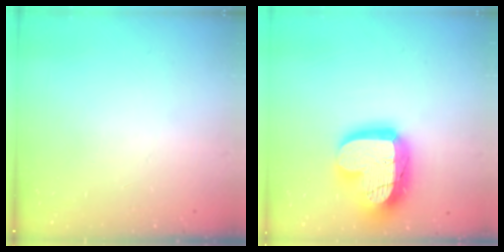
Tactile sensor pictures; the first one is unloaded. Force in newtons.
{"total": 21.4, "press": 21.3, "slide": 1.7}